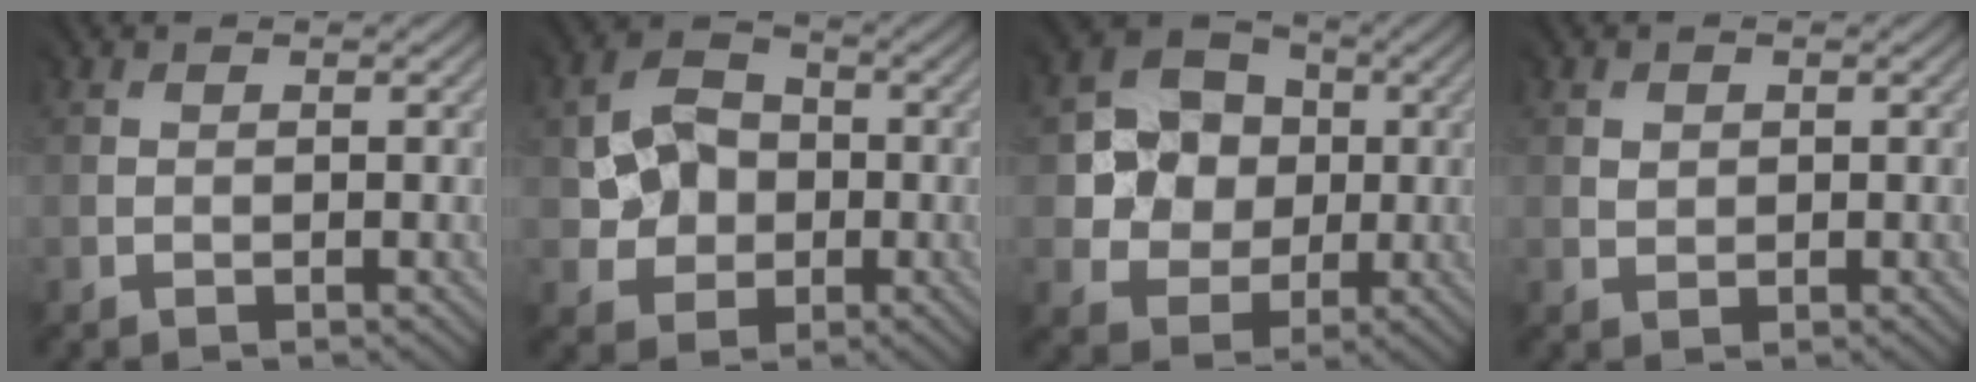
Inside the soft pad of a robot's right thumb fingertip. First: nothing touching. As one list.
[{"total": 5.5, "force": [0.2, 5.1, 2.1], "torque": [-0.042, 0.010, -0.006]}, {"total": 7.3, "force": [1.2, 6.8, 2.4], "torque": [-0.050, 0.001, 0.009]}, {"total": 1.3, "force": [0.8, 0.9, -0.3], "torque": [0.006, -0.001, 0.018]}]